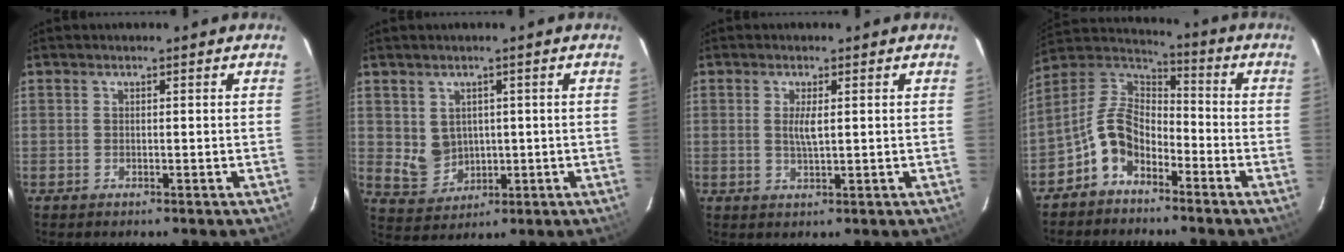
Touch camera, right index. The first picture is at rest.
{"total": 5.5, "force": [0.9, 5.0, 2.1], "torque": [-0.045, 0.002, 0.039]}
{"total": 2.8, "force": [0.5, 0.6, 2.7], "torque": [-0.053, -0.004, 0.009]}
{"total": 10.1, "force": [-5.7, 6.2, 5.6], "torque": [-0.125, 0.026, -0.118]}